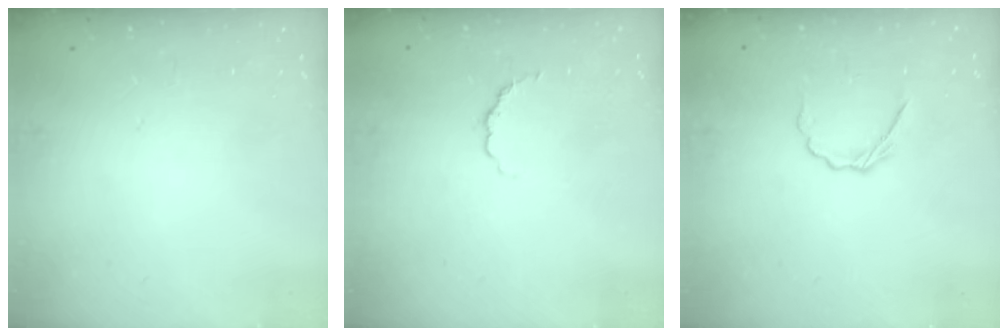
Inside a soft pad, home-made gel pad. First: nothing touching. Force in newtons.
{"total": 2.6, "press": 2.4, "slide": 1.0}
{"total": 3.2, "press": 3.0, "slide": 1.2}